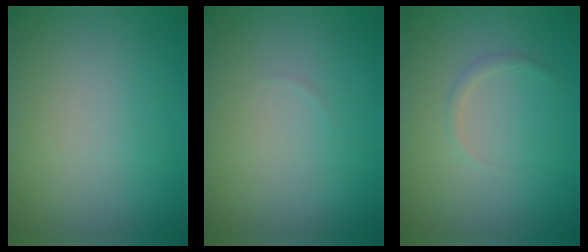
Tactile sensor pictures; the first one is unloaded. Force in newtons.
{"total": 0.0}
{"total": 0.7, "press": 0.7, "slide": 0.1}